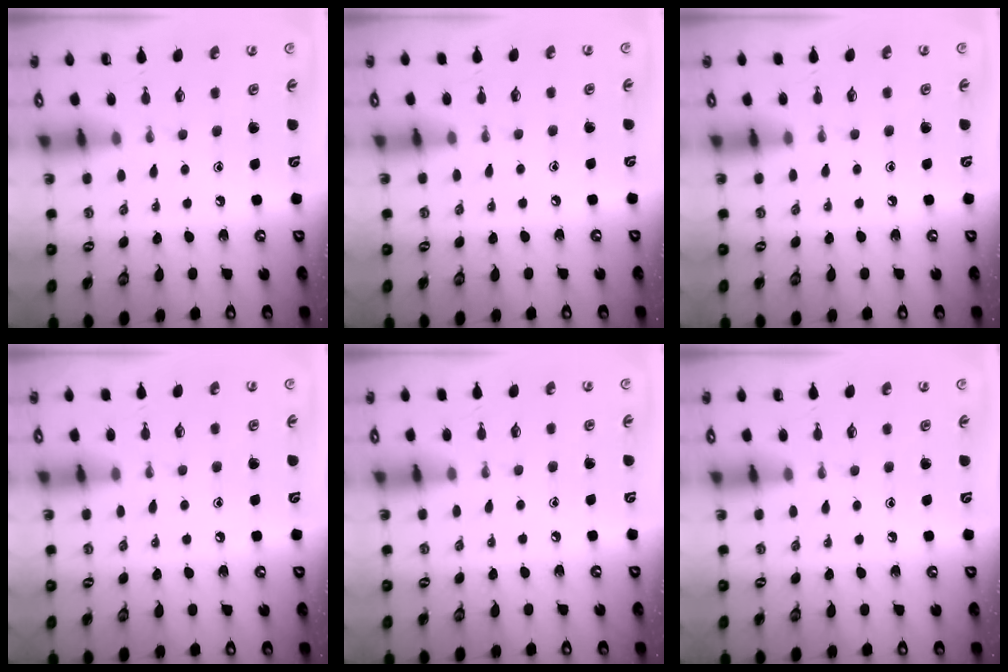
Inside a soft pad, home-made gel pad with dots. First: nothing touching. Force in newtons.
{"total": 1.5, "press": 1.5, "slide": 0.2}
{"total": 3.5, "press": 3.5, "slide": 0.6}
{"total": 4.5, "press": 4.4, "slide": 0.7}
{"total": 3.2, "press": 3.2, "slide": 0.5}
{"total": 0.0}